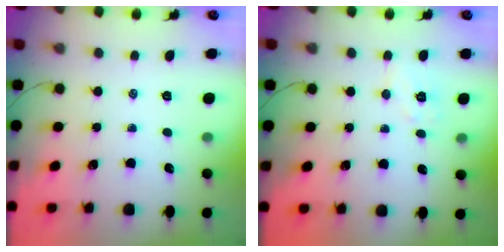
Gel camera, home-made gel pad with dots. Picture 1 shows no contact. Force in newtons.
{"total": 6.1, "press": 6.1, "slide": 0.8}